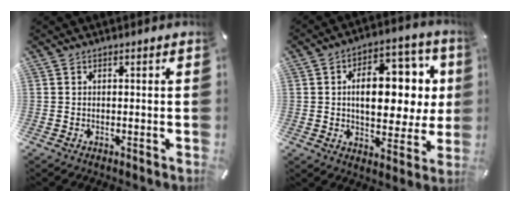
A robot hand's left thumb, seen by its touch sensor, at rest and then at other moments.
{"total": 17.2, "force": [3.1, 10.4, 13.4], "torque": [-0.185, -0.006, 0.055]}